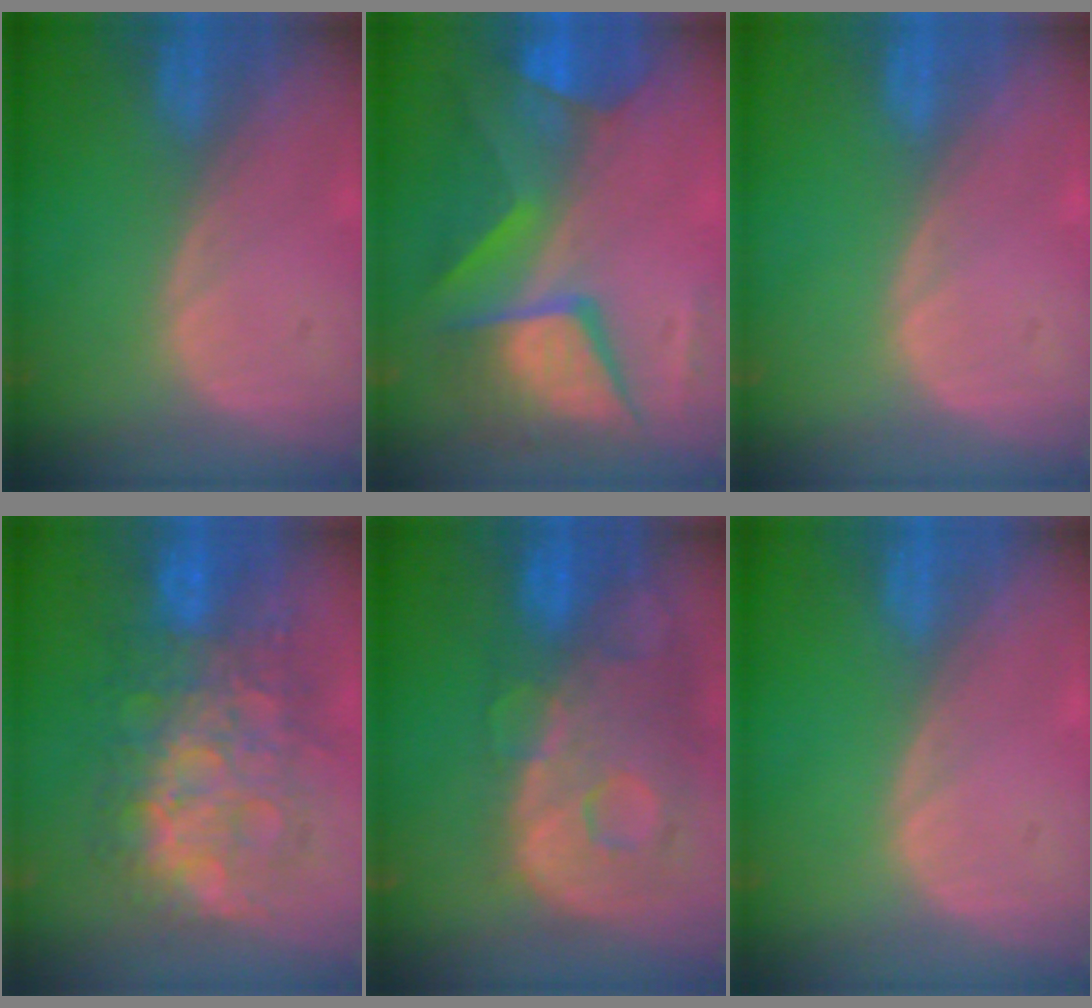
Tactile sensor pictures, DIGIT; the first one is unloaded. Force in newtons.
{"total": 11.3, "press": 11.3, "slide": 1.2}
{"total": 0.0}
{"total": 12.2, "press": 12.2, "slide": 1.1}
{"total": 13.3, "press": 10.9, "slide": 7.6}
{"total": 0.0}